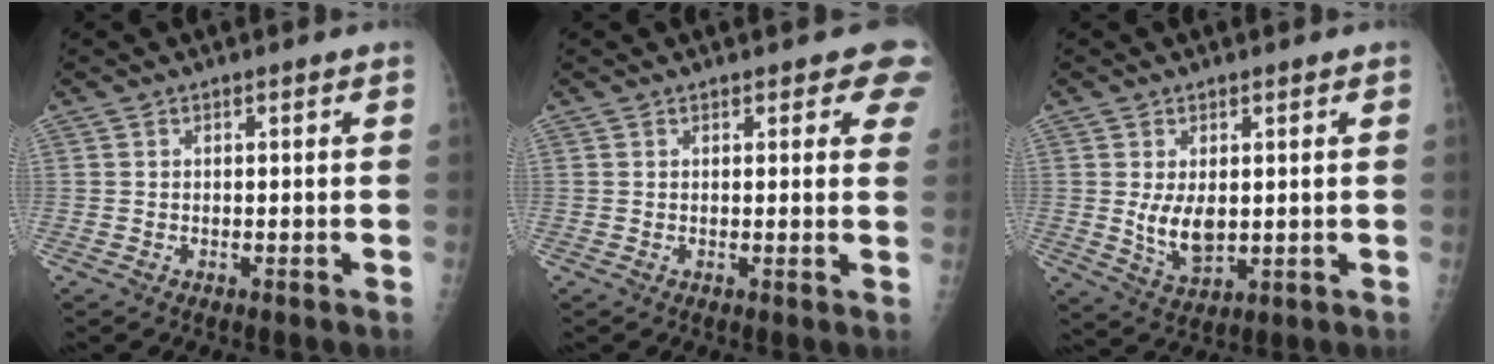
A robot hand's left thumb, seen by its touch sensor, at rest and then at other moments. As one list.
[{"total": 5.0, "force": [3.8, 2.2, 2.4], "torque": [0.010, -0.011, 0.029]}, {"total": 6.5, "force": [0.5, 3.8, 5.2], "torque": [-0.081, -0.018, 0.022]}]